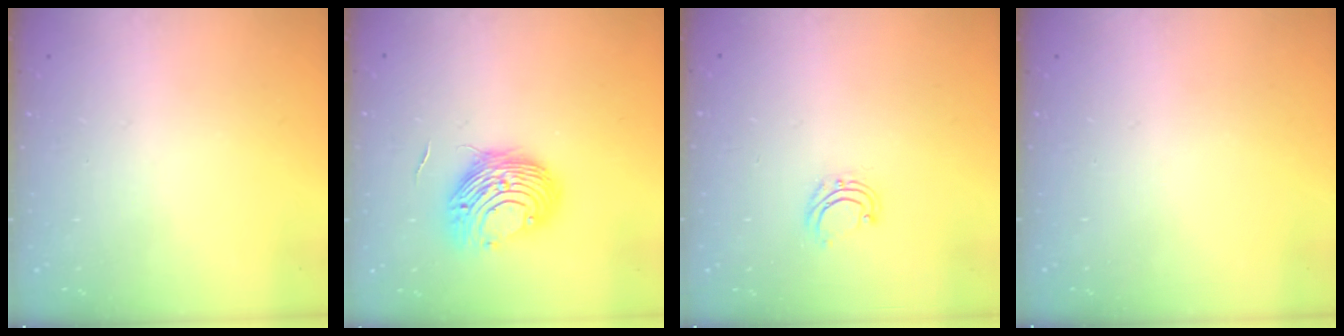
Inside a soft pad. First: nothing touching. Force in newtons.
{"total": 10.4, "press": 10.4, "slide": 0.4}
{"total": 4.6, "press": 4.5, "slide": 0.5}
{"total": 0.0}